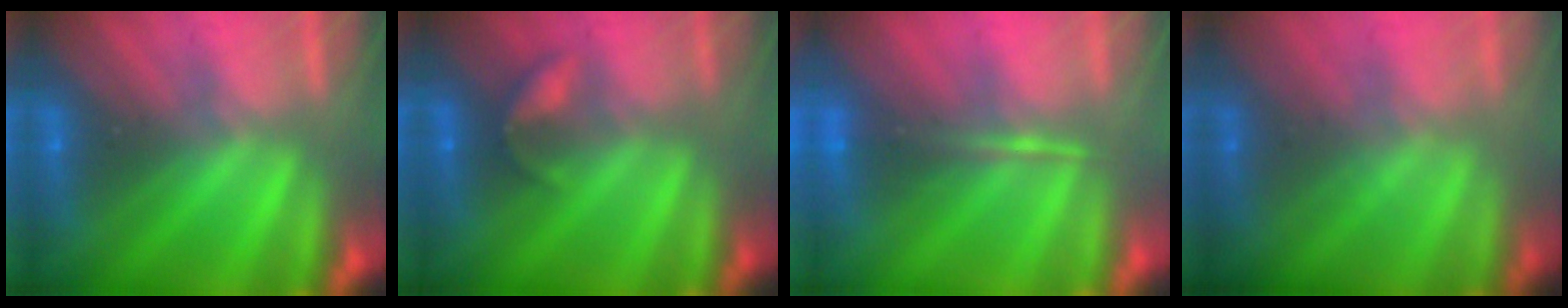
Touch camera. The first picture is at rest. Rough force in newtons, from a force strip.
{"total": 2.2}
{"total": 1.5}
{"total": 1.4}